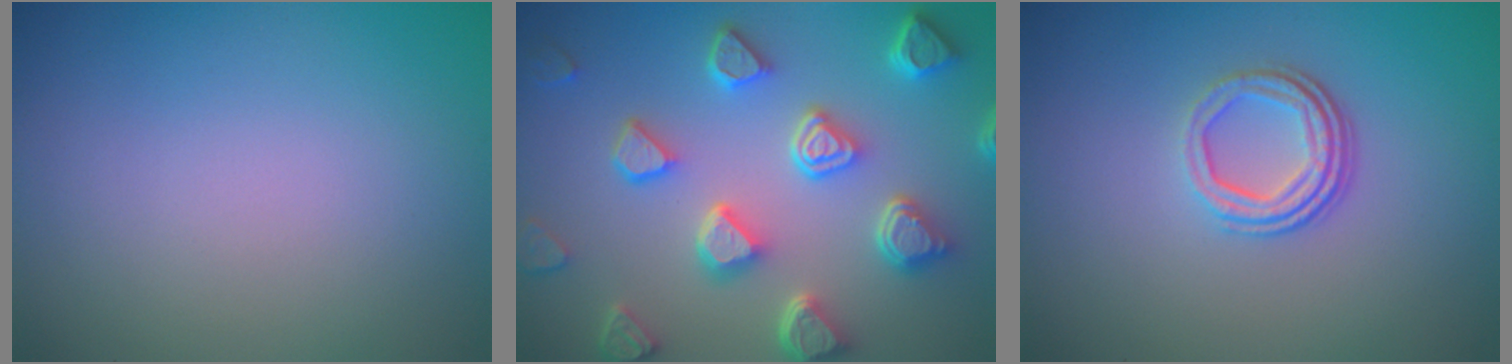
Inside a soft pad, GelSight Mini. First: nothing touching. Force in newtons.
{"total": 7.0, "press": 5.5, "slide": 4.4}
{"total": 3.3, "press": 2.3, "slide": 2.4}